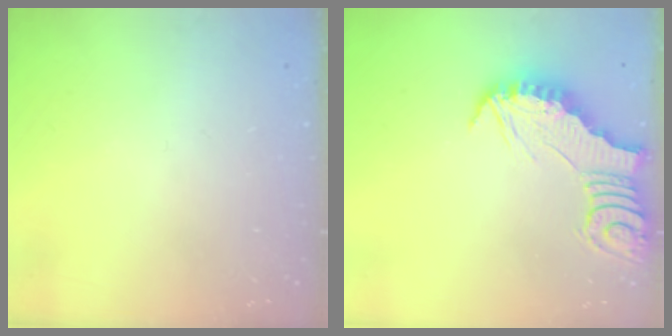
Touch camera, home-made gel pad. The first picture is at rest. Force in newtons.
{"total": 2.9, "press": 2.8, "slide": 0.3}